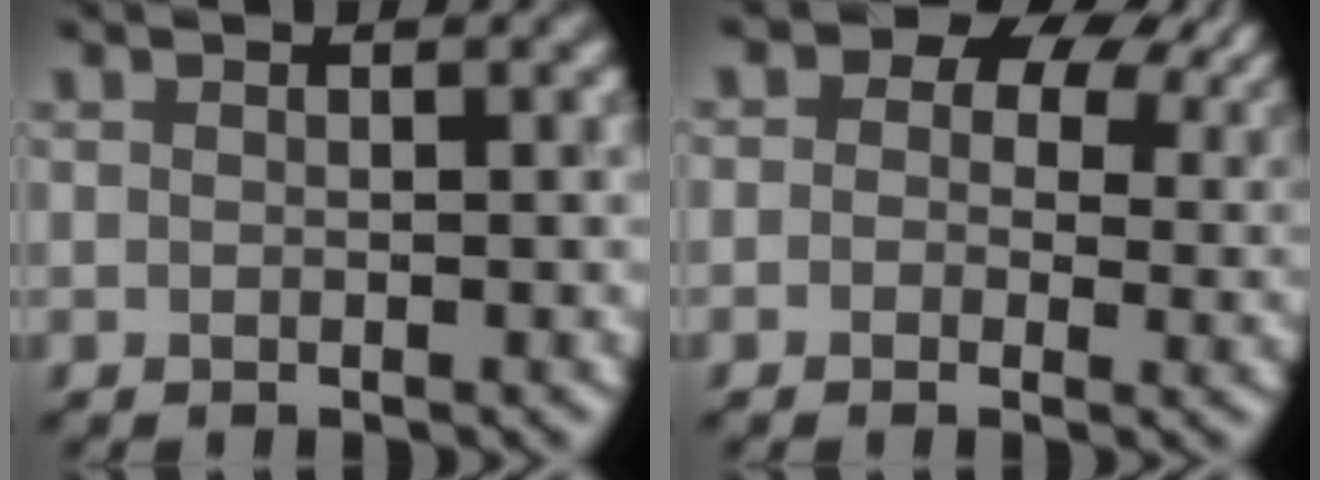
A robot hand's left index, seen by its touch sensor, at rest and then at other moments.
{"total": 7.8, "force": [3.4, 5.2, 4.8], "torque": [-0.053, 0.019, 0.026]}